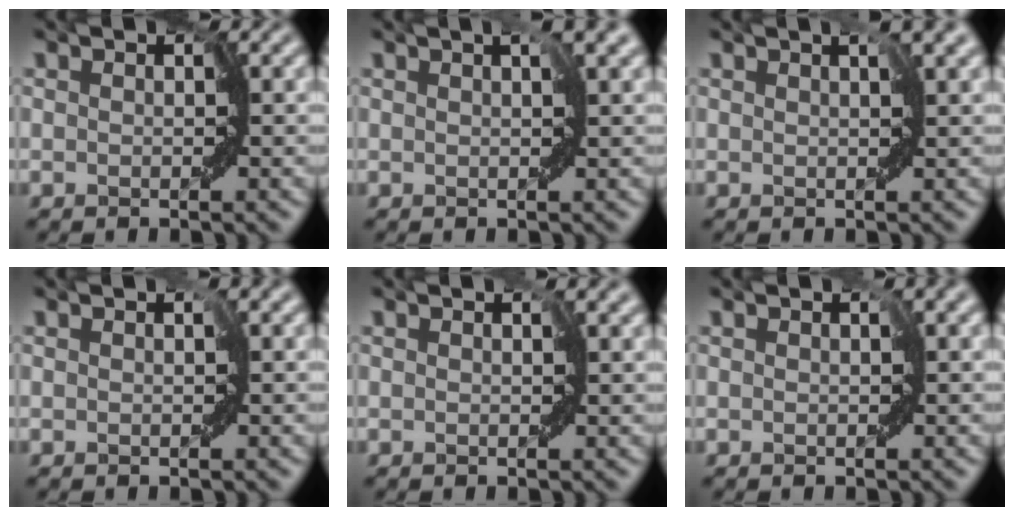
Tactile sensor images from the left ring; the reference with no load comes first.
{"total": 1.8, "force": [0.9, 0.2, 1.6], "torque": [-0.028, 0.008, 0.018]}
{"total": 1.9, "force": [1.0, 0.3, 1.6], "torque": [-0.028, 0.007, 0.018]}
{"total": 0.0}
{"total": 0.6, "force": [0.3, 0.1, 0.4], "torque": [-0.005, 0.001, 0.006]}
{"total": 0.7, "force": [0.2, 0.3, 0.6], "torque": [-0.009, 0.004, 0.002]}